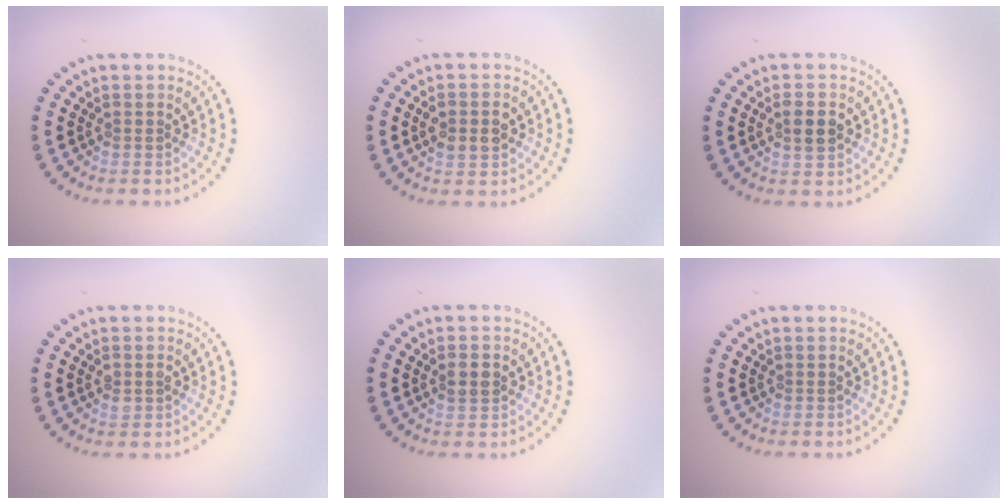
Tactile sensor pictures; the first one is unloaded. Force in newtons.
{"total": 2.4, "press": 2.4, "slide": 0.1}
{"total": 2.3, "press": 2.3, "slide": 0.2}
{"total": 1.1, "press": 1.1, "slide": 0.1}
{"total": 1.8, "press": 1.7, "slide": 0.3}
{"total": 0.0}